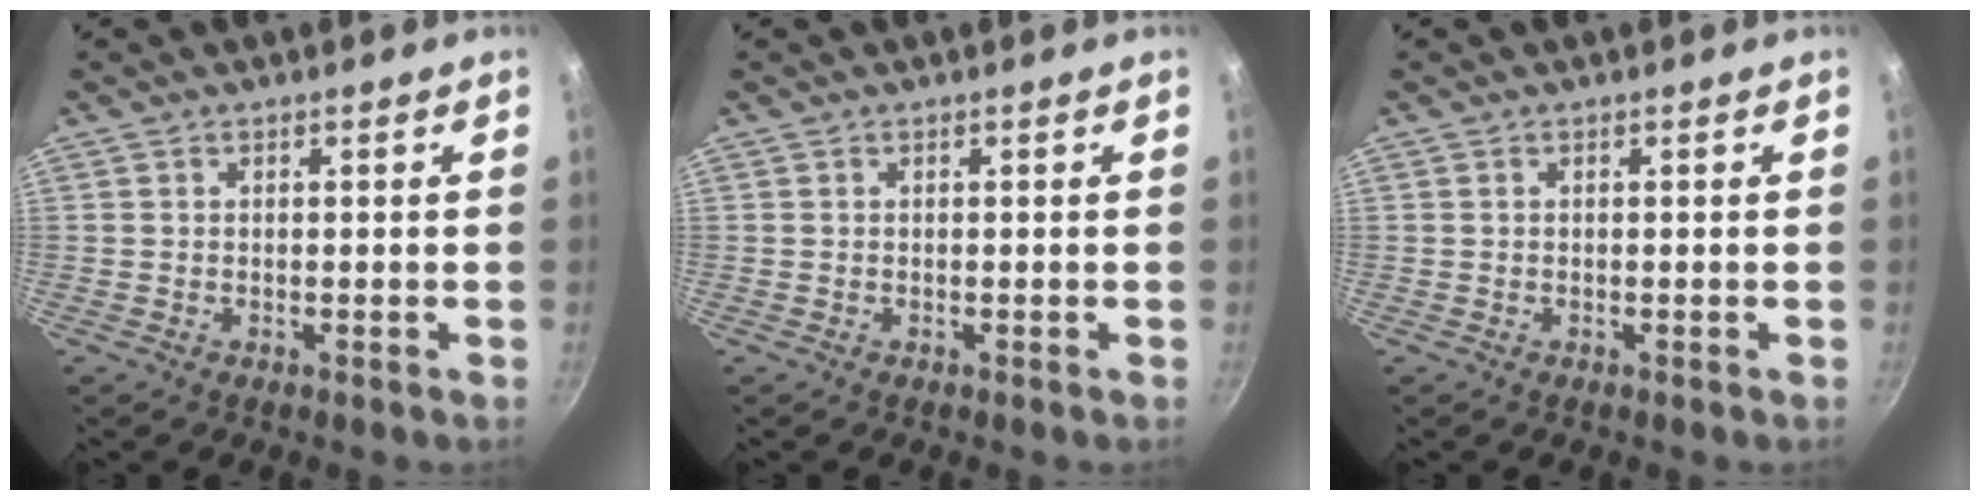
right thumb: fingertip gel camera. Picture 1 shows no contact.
{"total": 0.0}
{"total": 0.0}